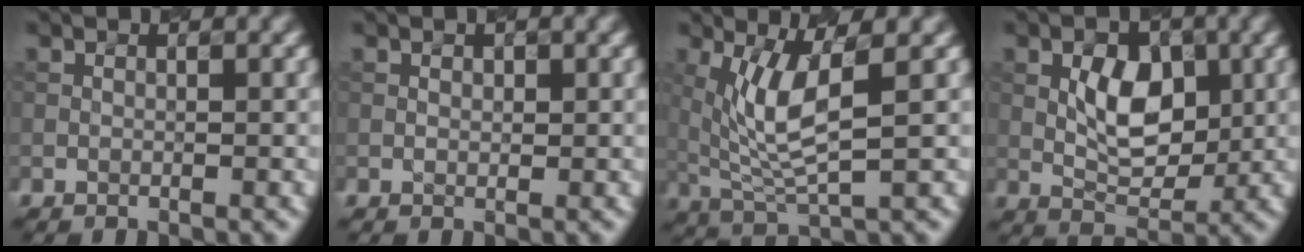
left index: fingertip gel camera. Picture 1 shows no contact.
{"total": 0.0}
{"total": 5.4, "force": [1.1, 1.4, 5.1], "torque": [-0.119, -0.011, 0.041]}
{"total": 4.6, "force": [0.6, 2.7, 3.6], "torque": [-0.061, 0.000, 0.019]}